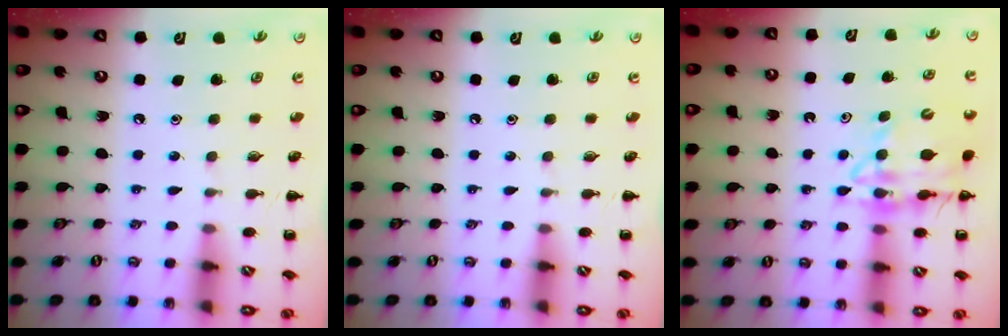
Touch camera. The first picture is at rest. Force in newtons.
{"total": 0.0}
{"total": 13.6, "press": 13.2, "slide": 3.0}